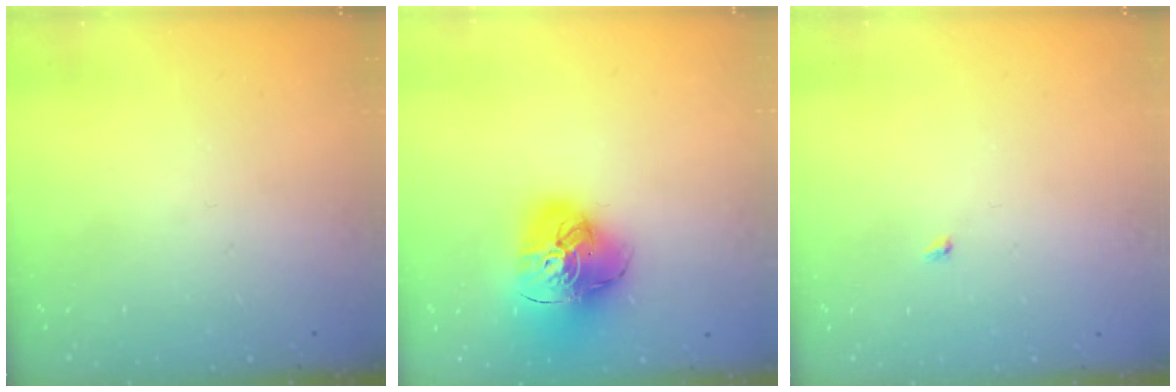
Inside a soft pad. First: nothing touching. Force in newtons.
{"total": 19.0, "press": 18.8, "slide": 2.2}
{"total": 1.9, "press": 1.9, "slide": 0.3}